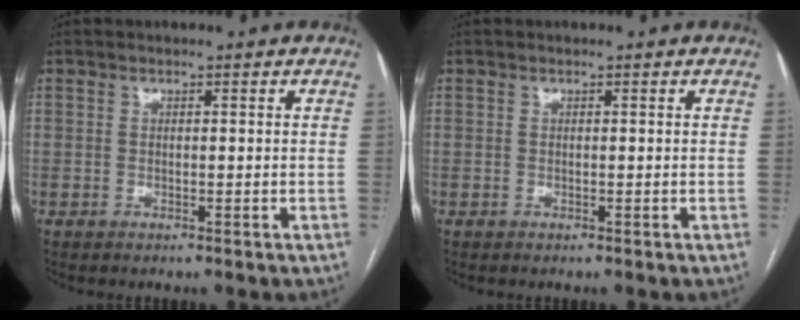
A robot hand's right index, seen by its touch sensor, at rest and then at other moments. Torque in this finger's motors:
{"motor_torque": [0.00, 0.00, 0.00, 0.00]}